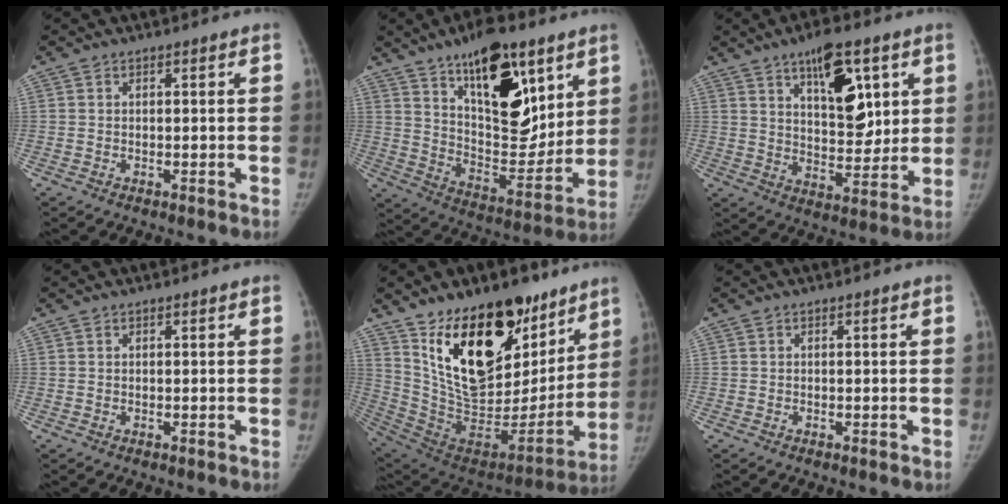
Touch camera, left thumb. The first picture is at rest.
{"total": 22.7, "force": [12.0, 10.2, 16.4], "torque": [-0.200, -0.067, 0.200]}
{"total": 14.1, "force": [6.5, 6.5, 10.7], "torque": [-0.125, -0.036, 0.107]}
{"total": 0.0}
{"total": 28.7, "force": [16.4, 15.5, 17.8], "torque": [-0.242, -0.069, 0.284]}
{"total": 0.0}